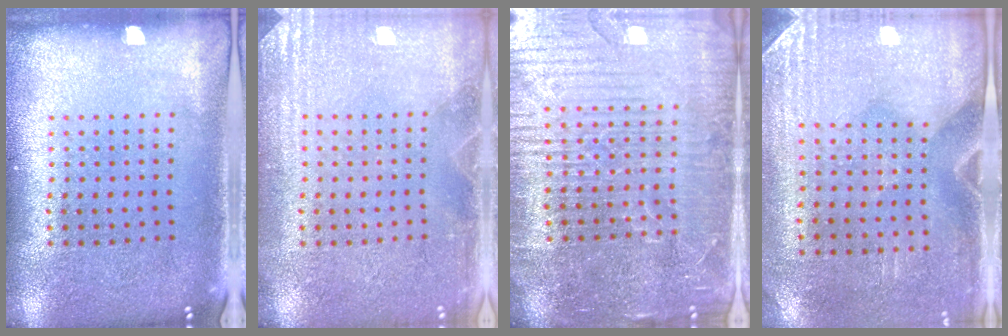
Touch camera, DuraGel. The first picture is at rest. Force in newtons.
{"total": 2.7, "press": 2.7, "slide": 0.3}
{"total": 4.9, "press": 4.4, "slide": 2.0}
{"total": 2.9, "press": 2.5, "slide": 1.5}